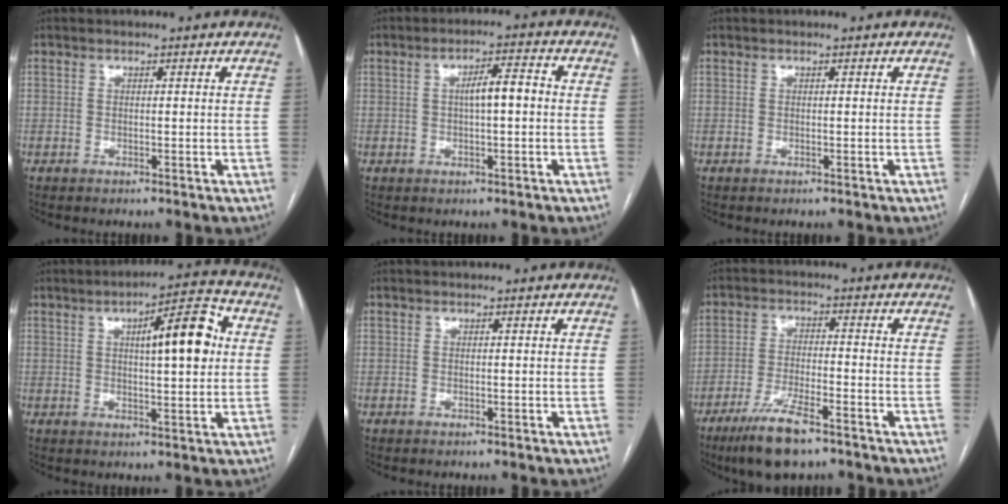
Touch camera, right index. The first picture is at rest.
{"total": 4.8, "force": [0.2, 1.0, 4.7], "torque": [-0.081, 0.016, 0.002]}
{"total": 0.0}
{"total": 10.6, "force": [2.2, 2.2, 10.1], "torque": [-0.146, 0.023, 0.031]}
{"total": 0.0}
{"total": 9.1, "force": [-6.2, 1.7, 6.5], "torque": [-0.125, -0.018, -0.108]}